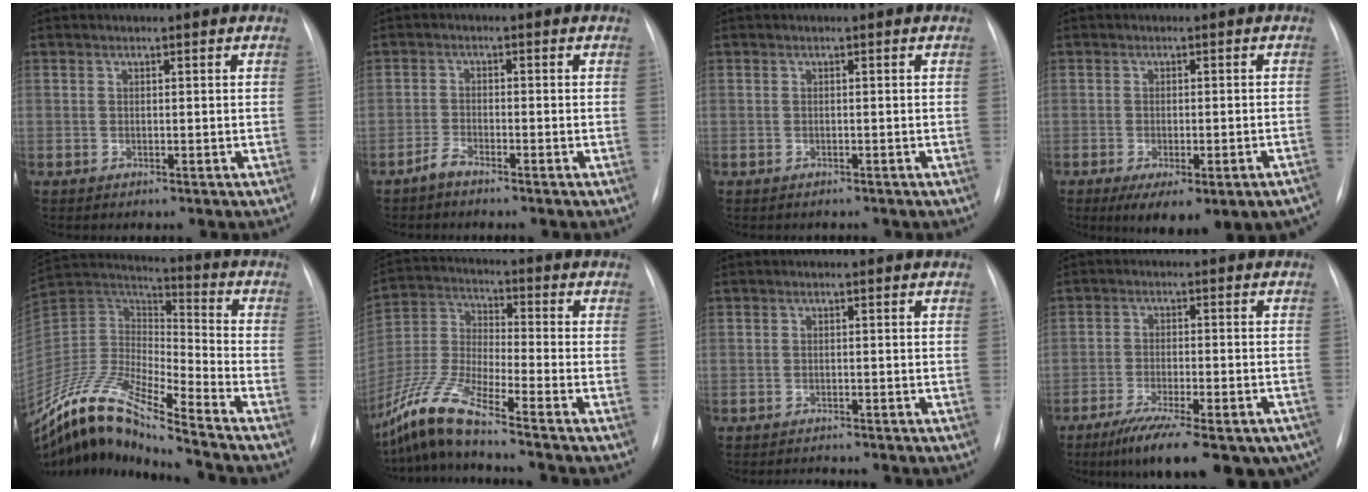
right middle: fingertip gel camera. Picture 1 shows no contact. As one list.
[{"total": 1.9, "force": [-1.8, 0.1, 0.7], "torque": [-0.018, -0.002, -0.037]}, {"total": 1.0, "force": [-0.9, 0.3, 0.1], "torque": [-0.010, -0.004, -0.011]}, {"total": 11.4, "force": [-7.7, 3.5, 7.6], "torque": [-0.074, 0.003, -0.098]}, {"total": 18.8, "force": [-16.0, 0.8, 9.8], "torque": [-0.211, 0.009, -0.306]}, {"total": 10.4, "force": [-8.5, -1.0, 5.9], "torque": [-0.144, -0.019, -0.173]}, {"total": 1.3, "force": [-1.3, 0.0, 0.0], "torque": [-0.003, -0.009, -0.016]}, {"total": 18.4, "force": [-13.5, 5.1, 11.5], "torque": [-0.128, -0.011, -0.188]}]